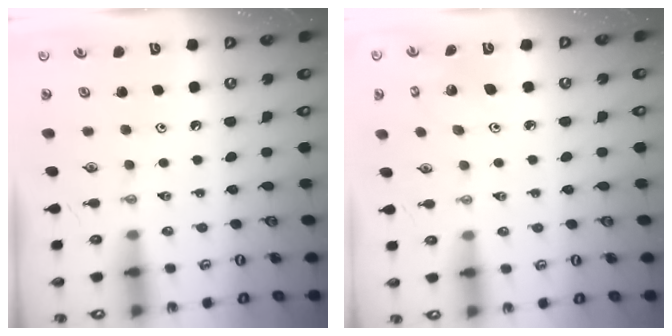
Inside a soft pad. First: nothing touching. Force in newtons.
{"total": 2.6, "press": 2.6, "slide": 0.2}